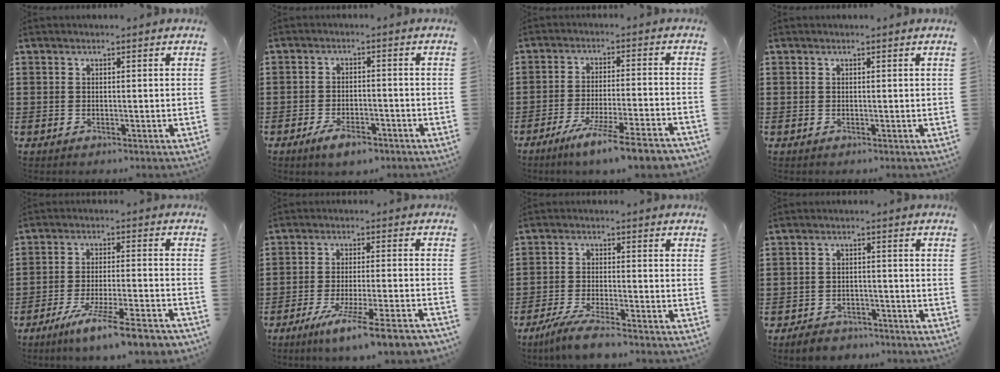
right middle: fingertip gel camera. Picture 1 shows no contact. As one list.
[{"total": 4.0, "force": [-2.9, 1.4, 2.4], "torque": [-0.046, 0.006, -0.054]}, {"total": 7.5, "force": [-6.1, -0.5, 4.3], "torque": [-0.077, -0.013, -0.114]}, {"total": 0.0}, {"total": 8.0, "force": [-6.5, -0.3, 4.6], "torque": [-0.091, -0.013, -0.123]}, {"total": 7.5, "force": [-5.9, -0.8, 4.5], "torque": [-0.081, -0.017, -0.112]}, {"total": 4.5, "force": [-3.9, 0.0, 2.3], "torque": [-0.059, -0.015, -0.079]}, {"total": 3.0, "force": [-2.8, 0.9, 0.1], "torque": [-0.010, 0.005, -0.061]}]